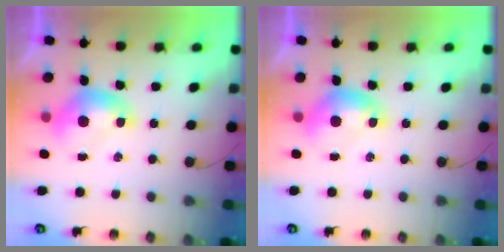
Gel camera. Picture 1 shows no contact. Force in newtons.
{"total": 0.0}